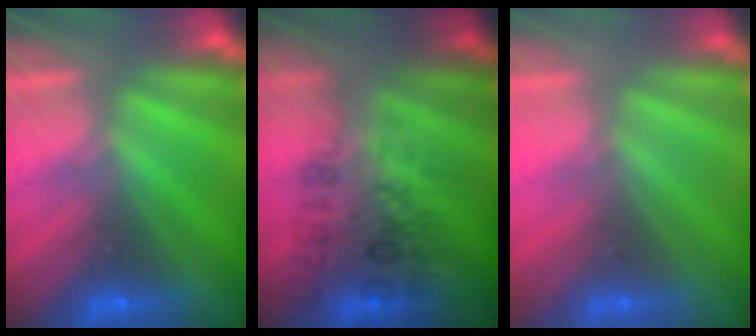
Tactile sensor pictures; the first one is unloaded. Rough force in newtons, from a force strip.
{"total": 2.7}
{"total": 2.8}